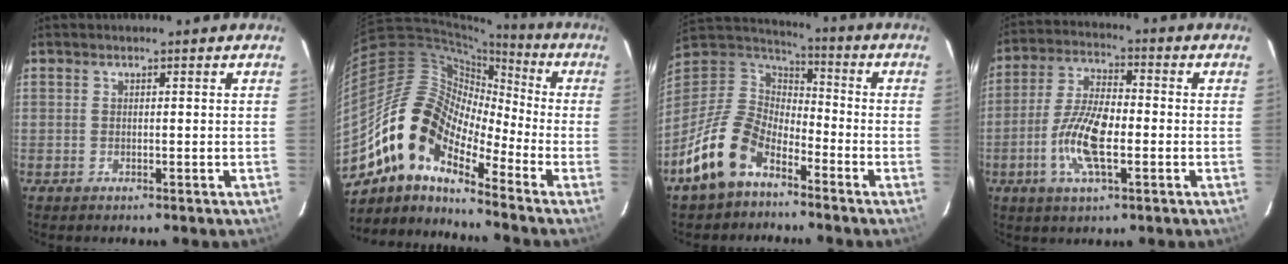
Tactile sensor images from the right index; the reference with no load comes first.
{"total": 14.8, "force": [-9.7, 6.3, 9.3], "torque": [-0.152, 0.008, -0.202]}
{"total": 14.6, "force": [-8.7, 8.5, 8.2], "torque": [-0.187, 0.007, -0.168]}
{"total": 11.0, "force": [-3.0, 3.7, 9.8], "torque": [-0.201, 0.000, -0.062]}